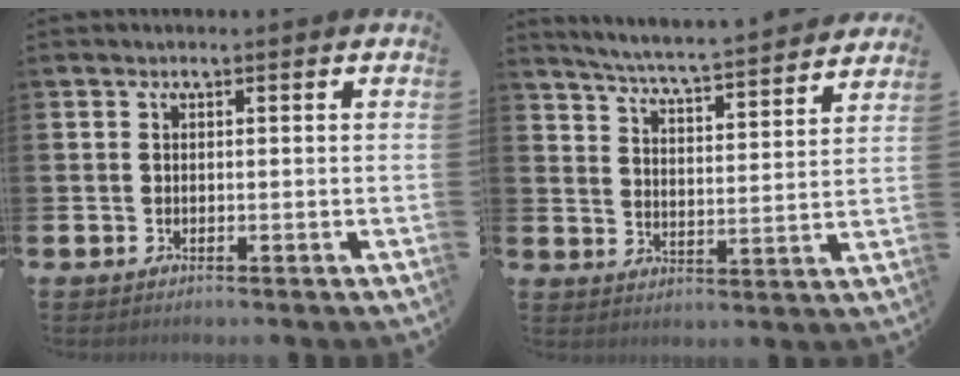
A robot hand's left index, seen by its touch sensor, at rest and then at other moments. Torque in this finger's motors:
{"motor_torque": [0.83, -1.31, 0.53, 0.19]}